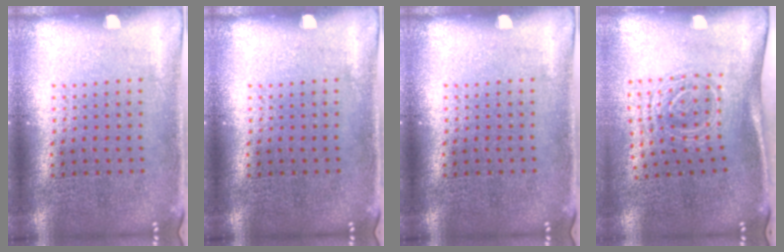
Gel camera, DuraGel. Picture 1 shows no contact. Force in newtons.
{"total": 0.0}
{"total": 0.0}
{"total": 1.7, "press": 1.2, "slide": 1.2}